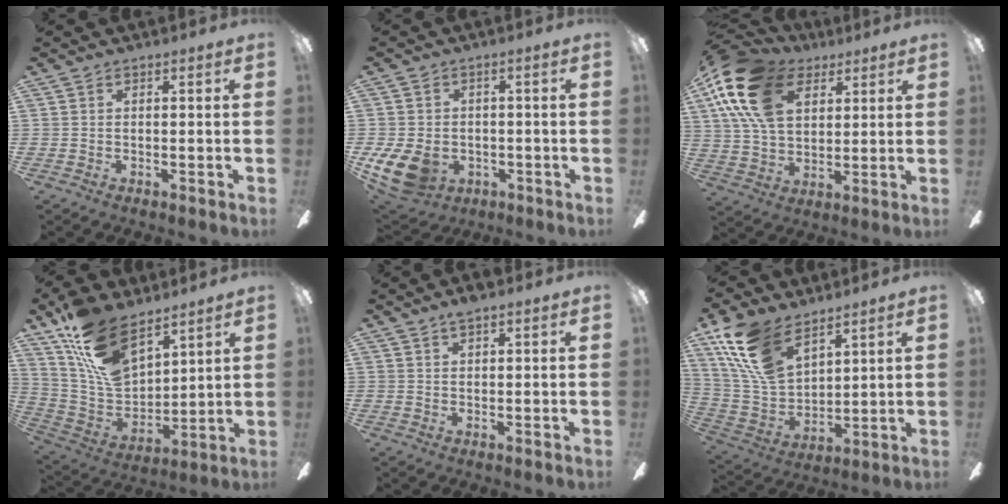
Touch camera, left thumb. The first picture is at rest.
{"total": 10.6, "force": [-3.8, 7.7, 6.3], "torque": [-0.154, 0.015, -0.066]}
{"total": 20.6, "force": [9.0, 13.2, 13.0], "torque": [-0.282, -0.014, 0.161]}
{"total": 17.9, "force": [11.8, 8.6, 10.3], "torque": [-0.204, -0.064, 0.221]}
{"total": 2.6, "force": [2.0, 0.6, 1.5], "torque": [-0.024, -0.002, 0.034]}
{"total": 17.7, "force": [11.3, 9.2, 10.0], "torque": [-0.244, -0.040, 0.214]}